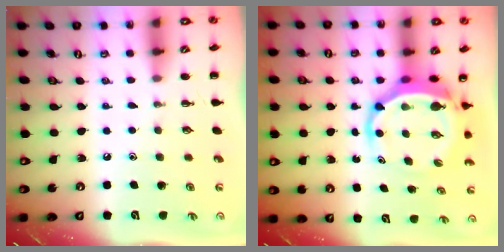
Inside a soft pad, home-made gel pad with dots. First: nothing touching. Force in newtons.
{"total": 7.0, "press": 6.7, "slide": 2.2}